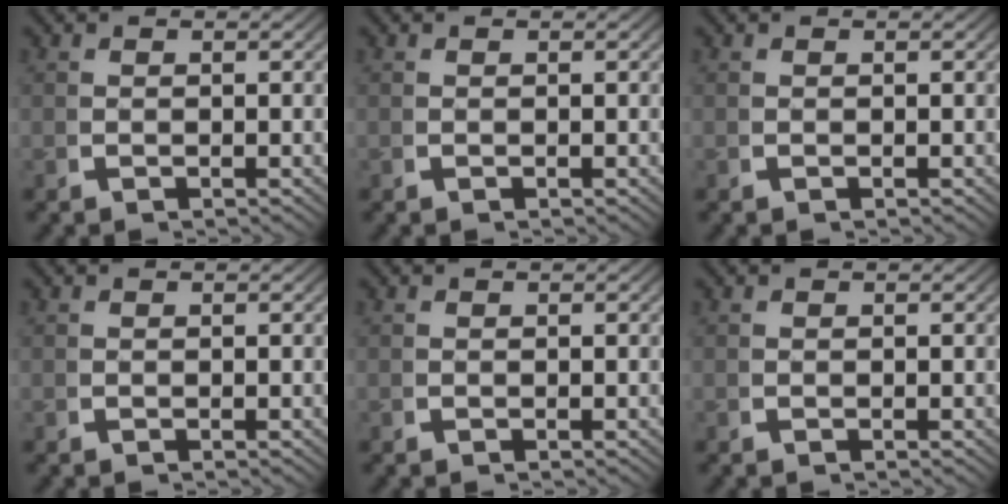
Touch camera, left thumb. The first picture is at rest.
{"total": 0.0}
{"total": 0.0}
{"total": 0.0}
{"total": 0.0}
{"total": 0.0}